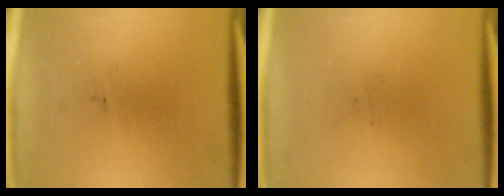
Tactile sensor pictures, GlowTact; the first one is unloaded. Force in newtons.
{"total": 0.0}